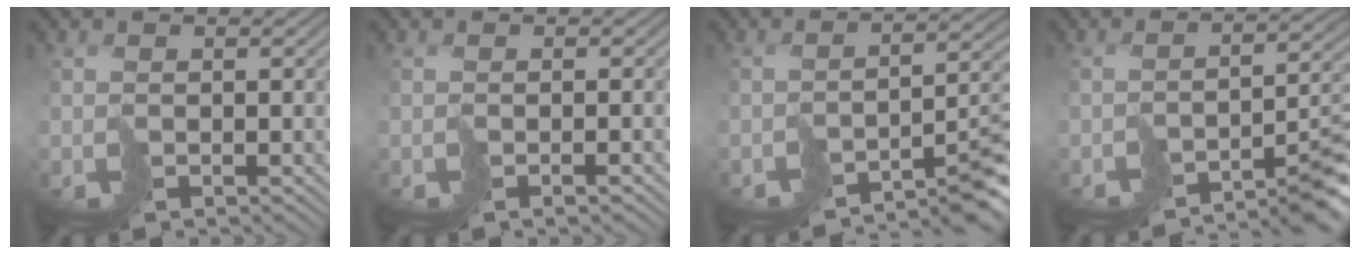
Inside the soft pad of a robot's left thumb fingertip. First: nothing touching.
{"total": 1.3, "force": [-0.6, 0.0, 1.2], "torque": [-0.014, 0.002, -0.015]}
{"total": 7.7, "force": [-5.3, 1.8, 5.3], "torque": [-0.065, 0.003, -0.089]}
{"total": 7.9, "force": [-5.6, 1.9, 5.4], "torque": [-0.065, 0.001, -0.090]}